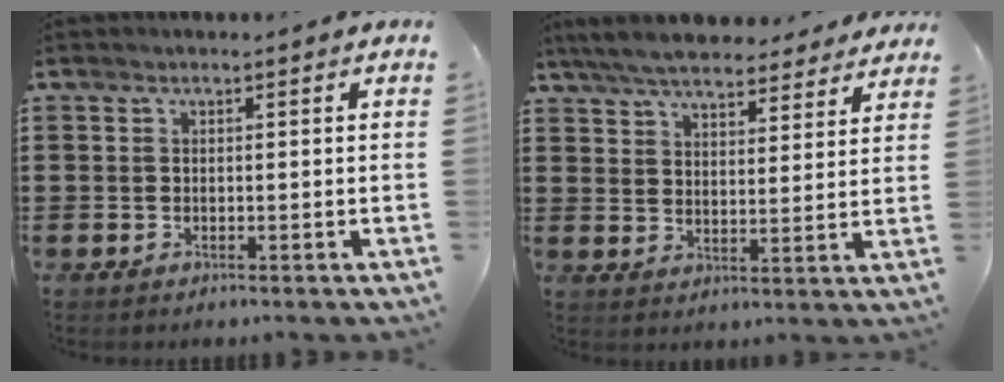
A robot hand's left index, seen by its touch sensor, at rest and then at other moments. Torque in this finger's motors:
{"motor_torque": [2.14, 0.00, 1.03, 0.21]}